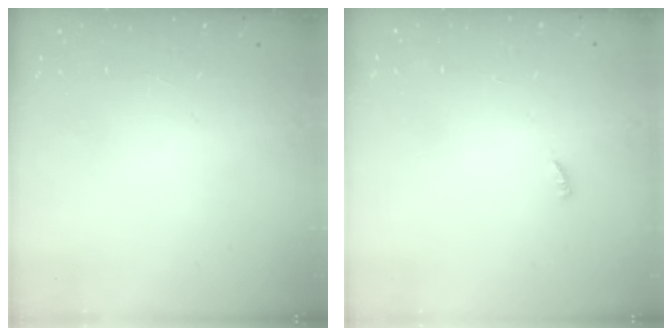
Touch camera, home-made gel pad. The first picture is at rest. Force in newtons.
{"total": 1.9, "press": 1.9, "slide": 0.3}